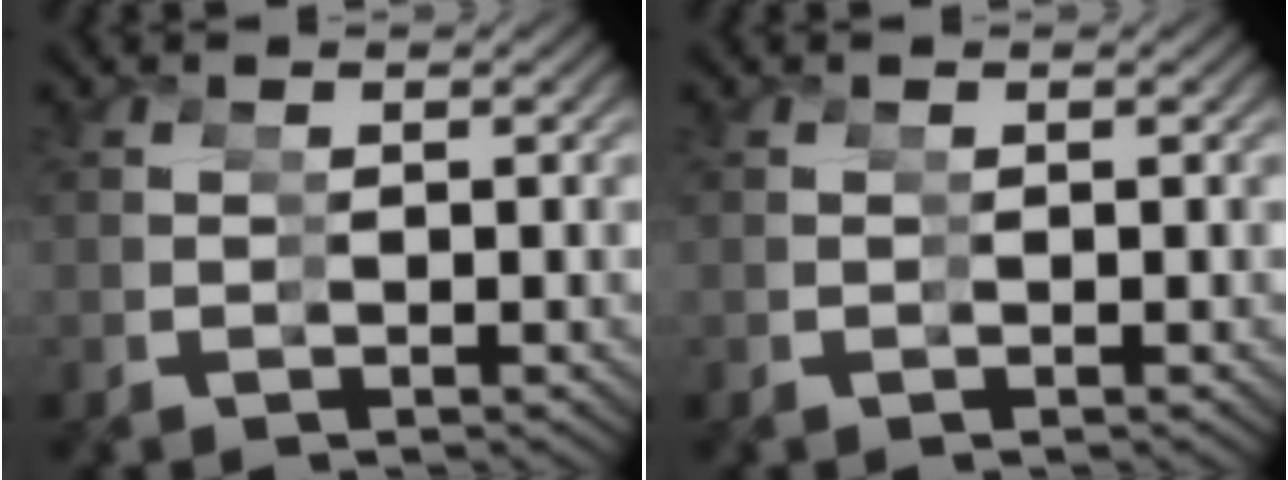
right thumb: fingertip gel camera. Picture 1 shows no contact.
{"total": 0.0}